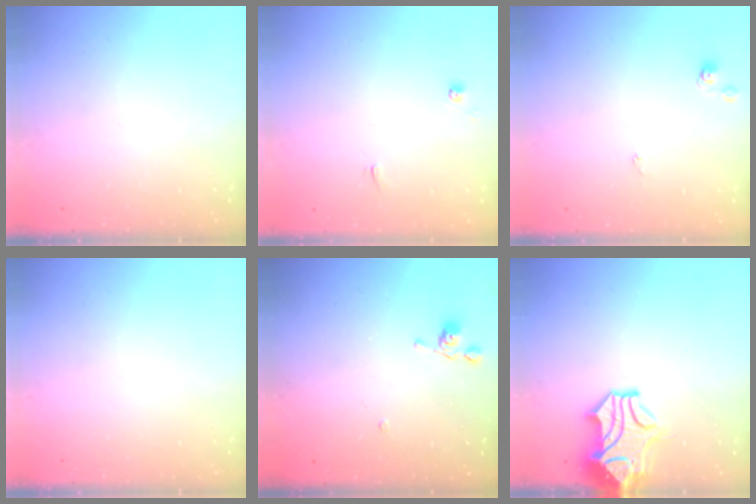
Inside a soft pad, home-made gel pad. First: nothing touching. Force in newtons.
{"total": 2.6, "press": 2.5, "slide": 0.3}
{"total": 0.0}
{"total": 0.0}
{"total": 4.0, "press": 4.0, "slide": 0.2}
{"total": 1.5, "press": 1.2, "slide": 1.0}